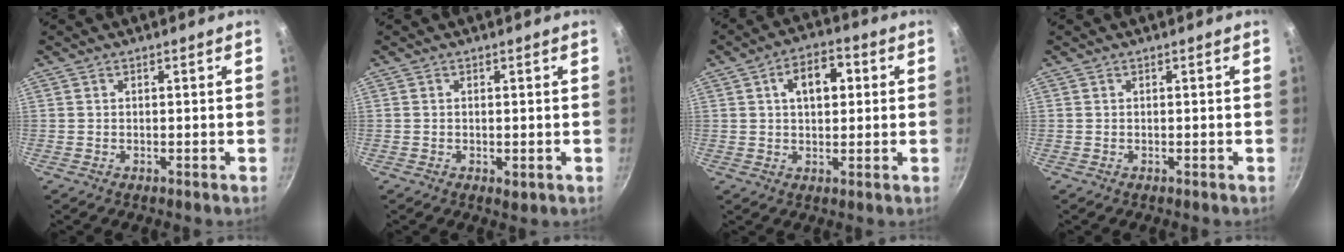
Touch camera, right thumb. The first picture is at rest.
{"total": 1.4, "force": [-0.1, 0.7, 1.2], "torque": [-0.018, -0.006, -0.002]}
{"total": 8.4, "force": [1.9, 5.1, 6.4], "torque": [-0.071, 0.013, 0.024]}
{"total": 0.0}